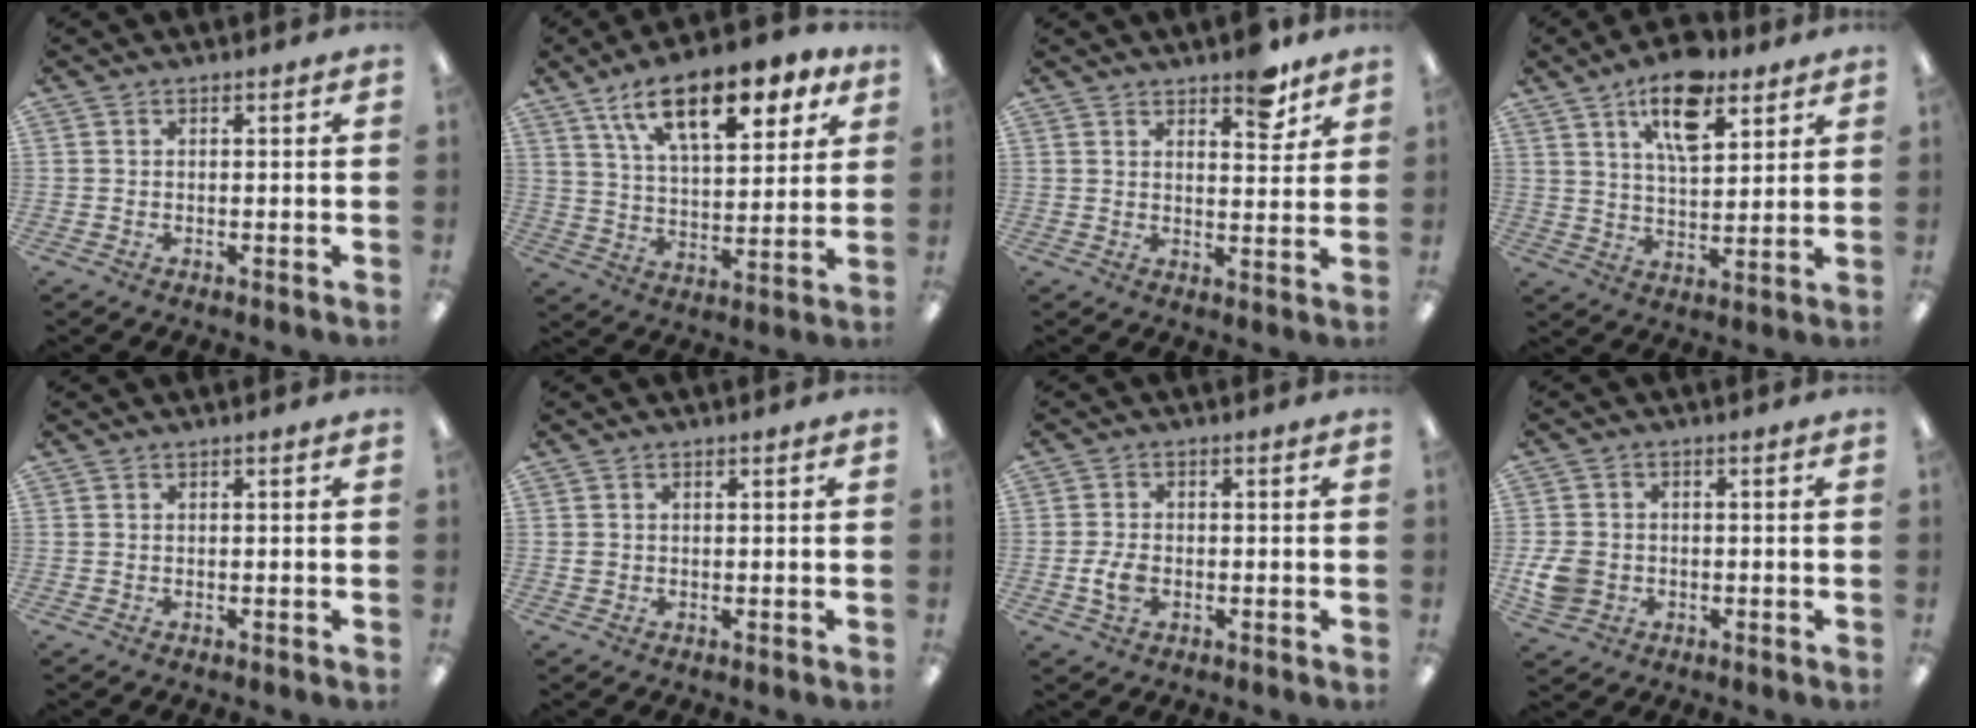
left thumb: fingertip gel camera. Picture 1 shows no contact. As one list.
[{"total": 17.5, "force": [10.5, 7.6, 11.8], "torque": [-0.182, -0.035, 0.174]}, {"total": 5.0, "force": [3.7, 2.0, 2.7], "torque": [-0.022, -0.019, 0.058]}, {"total": 13.0, "force": [8.1, 5.7, 8.4], "torque": [-0.132, -0.028, 0.139]}, {"total": 0.0}, {"total": 0.9, "force": [0.1, 0.9, 0.4], "torque": [-0.008, 0.005, 0.000]}, {"total": 4.7, "force": [-1.1, 3.1, 3.3], "torque": [-0.068, 0.005, -0.021]}, {"total": 6.4, "force": [-1.3, 5.4, 3.2], "torque": [-0.065, 0.008, -0.022]}]